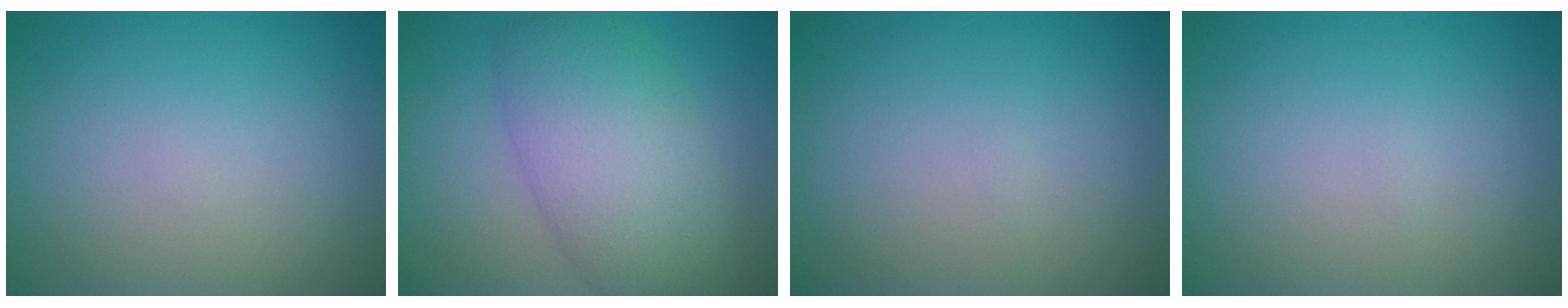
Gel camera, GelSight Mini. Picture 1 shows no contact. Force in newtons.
{"total": 7.9, "press": 7.9, "slide": 0.6}
{"total": 0.0}
{"total": 0.0}